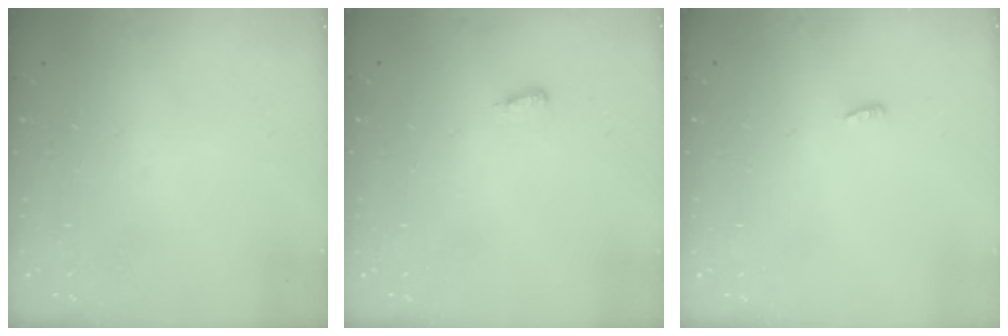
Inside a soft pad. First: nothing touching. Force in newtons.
{"total": 3.6, "press": 2.7, "slide": 2.5}
{"total": 2.8, "press": 2.7, "slide": 0.8}